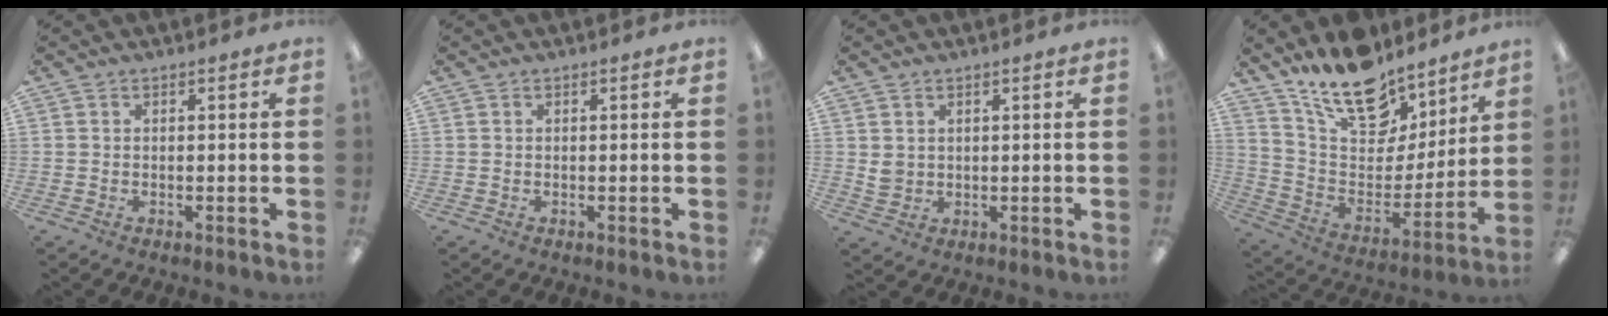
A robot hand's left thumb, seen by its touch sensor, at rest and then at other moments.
{"total": 0.0}
{"total": 2.9, "force": [1.6, 2.3, 0.8], "torque": [-0.010, 0.000, 0.028]}
{"total": 19.2, "force": [15.3, 9.0, 7.3], "torque": [-0.140, -0.105, 0.277]}